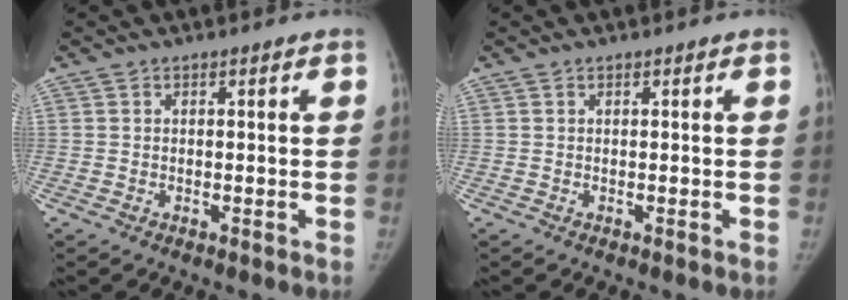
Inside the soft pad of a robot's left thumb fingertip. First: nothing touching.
{"total": 0.0}